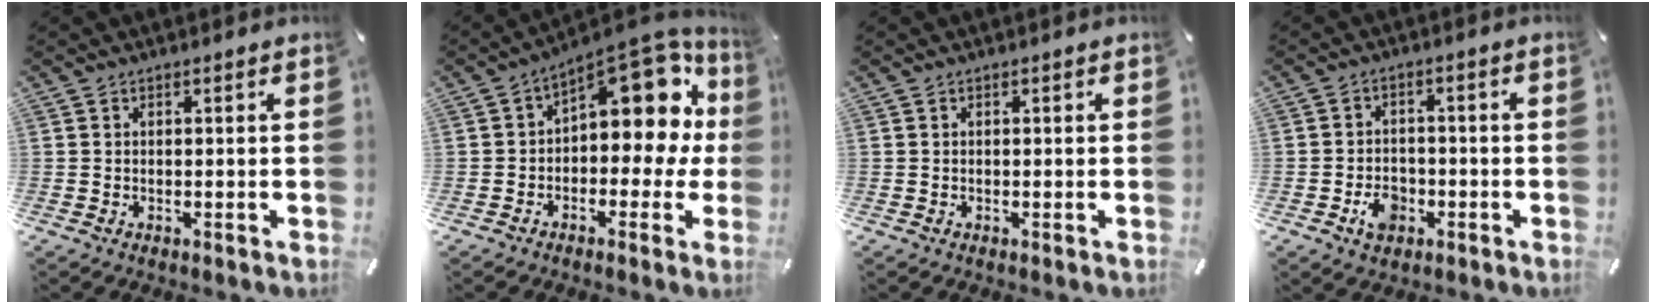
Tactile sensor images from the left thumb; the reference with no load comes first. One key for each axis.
{"total": 14.6, "fx": 6.2, "fy": 7.8, "fz": 10.7, "tx": -0.131, "ty": -0.053, "tz": 0.103}
{"total": 0.0}
{"total": 6.0, "fx": -2.4, "fy": 4.7, "fz": 3.0, "tx": -0.051, "ty": 0.008, "tz": -0.043}